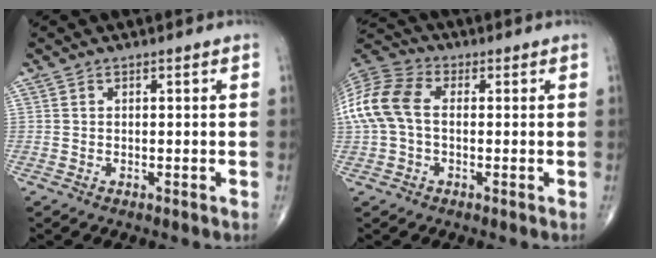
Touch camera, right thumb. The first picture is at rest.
{"total": 12.8, "force": [0.4, 8.3, 9.7], "torque": [-0.221, 0.030, 0.002]}